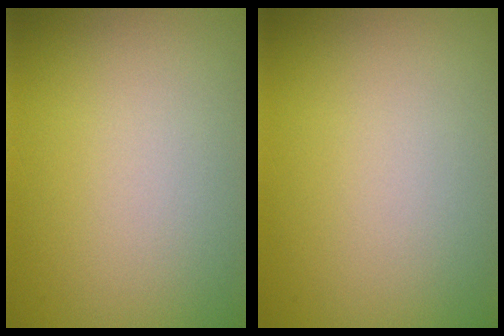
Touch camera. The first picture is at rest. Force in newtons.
{"total": 0.0}